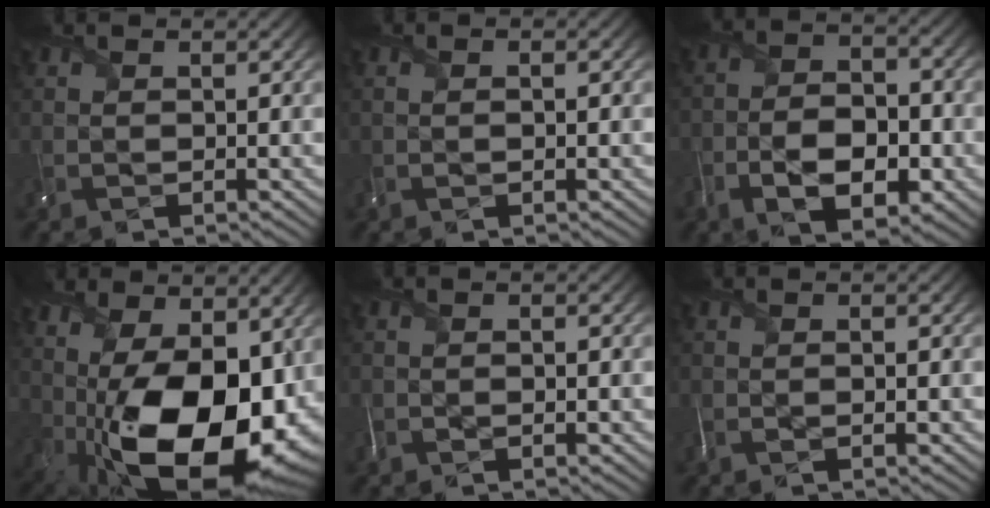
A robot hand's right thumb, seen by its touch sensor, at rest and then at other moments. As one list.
[{"total": 1.0, "force": [-0.6, 0.2, 0.8], "torque": [-0.008, -0.004, -0.006]}, {"total": 8.4, "force": [-4.0, 4.4, 5.9], "torque": [-0.091, -0.012, -0.075]}, {"total": 19.3, "force": [-0.9, 11.2, 15.7], "torque": [-0.260, -0.040, 0.005]}, {"total": 1.6, "force": [-1.0, 0.7, 1.0], "torque": [-0.009, -0.009, -0.016]}, {"total": 1.6, "force": [-0.9, 0.4, 1.3], "torque": [-0.015, -0.008, -0.014]}]